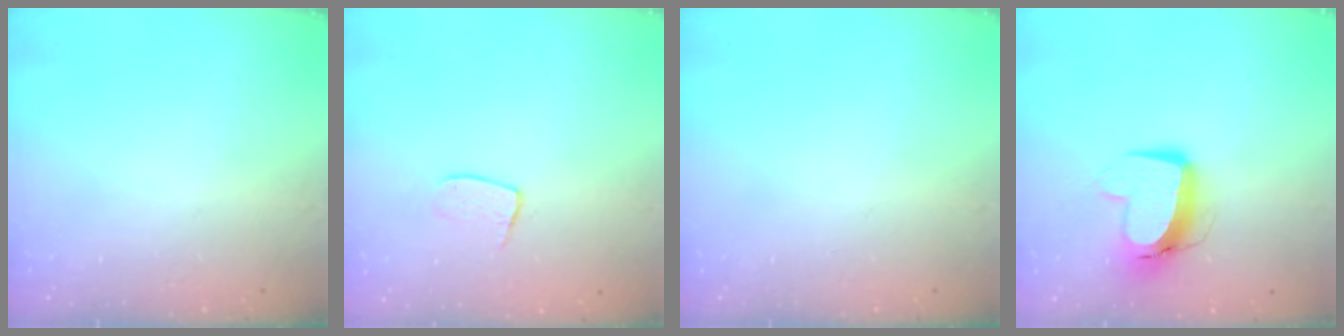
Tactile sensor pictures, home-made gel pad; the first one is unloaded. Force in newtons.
{"total": 7.4, "press": 7.4, "slide": 0.4}
{"total": 0.0}
{"total": 11.6, "press": 11.5, "slide": 1.3}